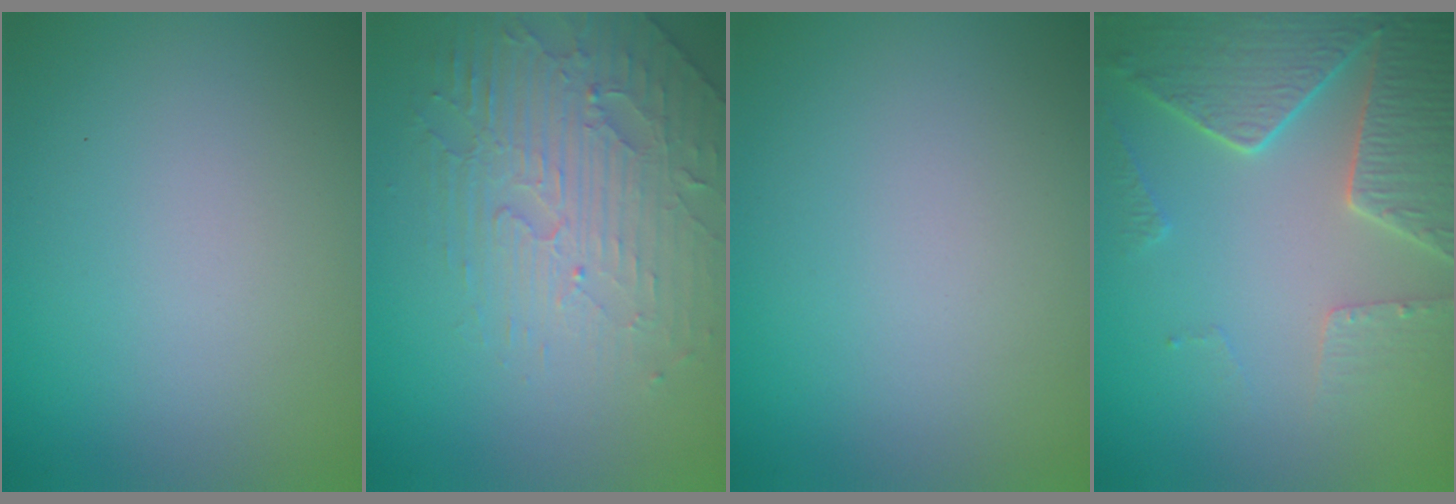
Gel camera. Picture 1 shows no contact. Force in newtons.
{"total": 4.2, "press": 3.8, "slide": 1.7}
{"total": 0.0}
{"total": 6.2, "press": 5.2, "slide": 3.4}